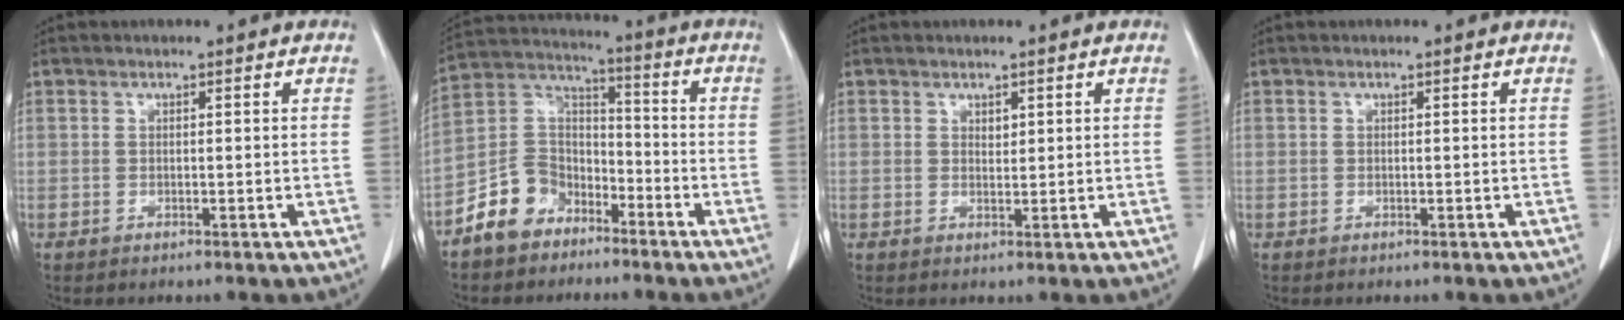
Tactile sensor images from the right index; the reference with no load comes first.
{"total": 9.6, "force": [-6.2, 6.8, 2.6], "torque": [-0.061, 0.036, -0.118]}
{"total": 0.9, "force": [0.6, 0.5, 0.5], "torque": [-0.007, -0.004, 0.011]}
{"total": 0.0}